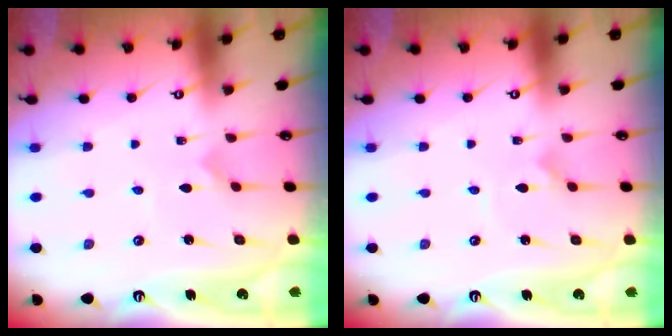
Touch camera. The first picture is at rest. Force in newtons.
{"total": 0.9, "press": 0.9, "slide": 0.0}